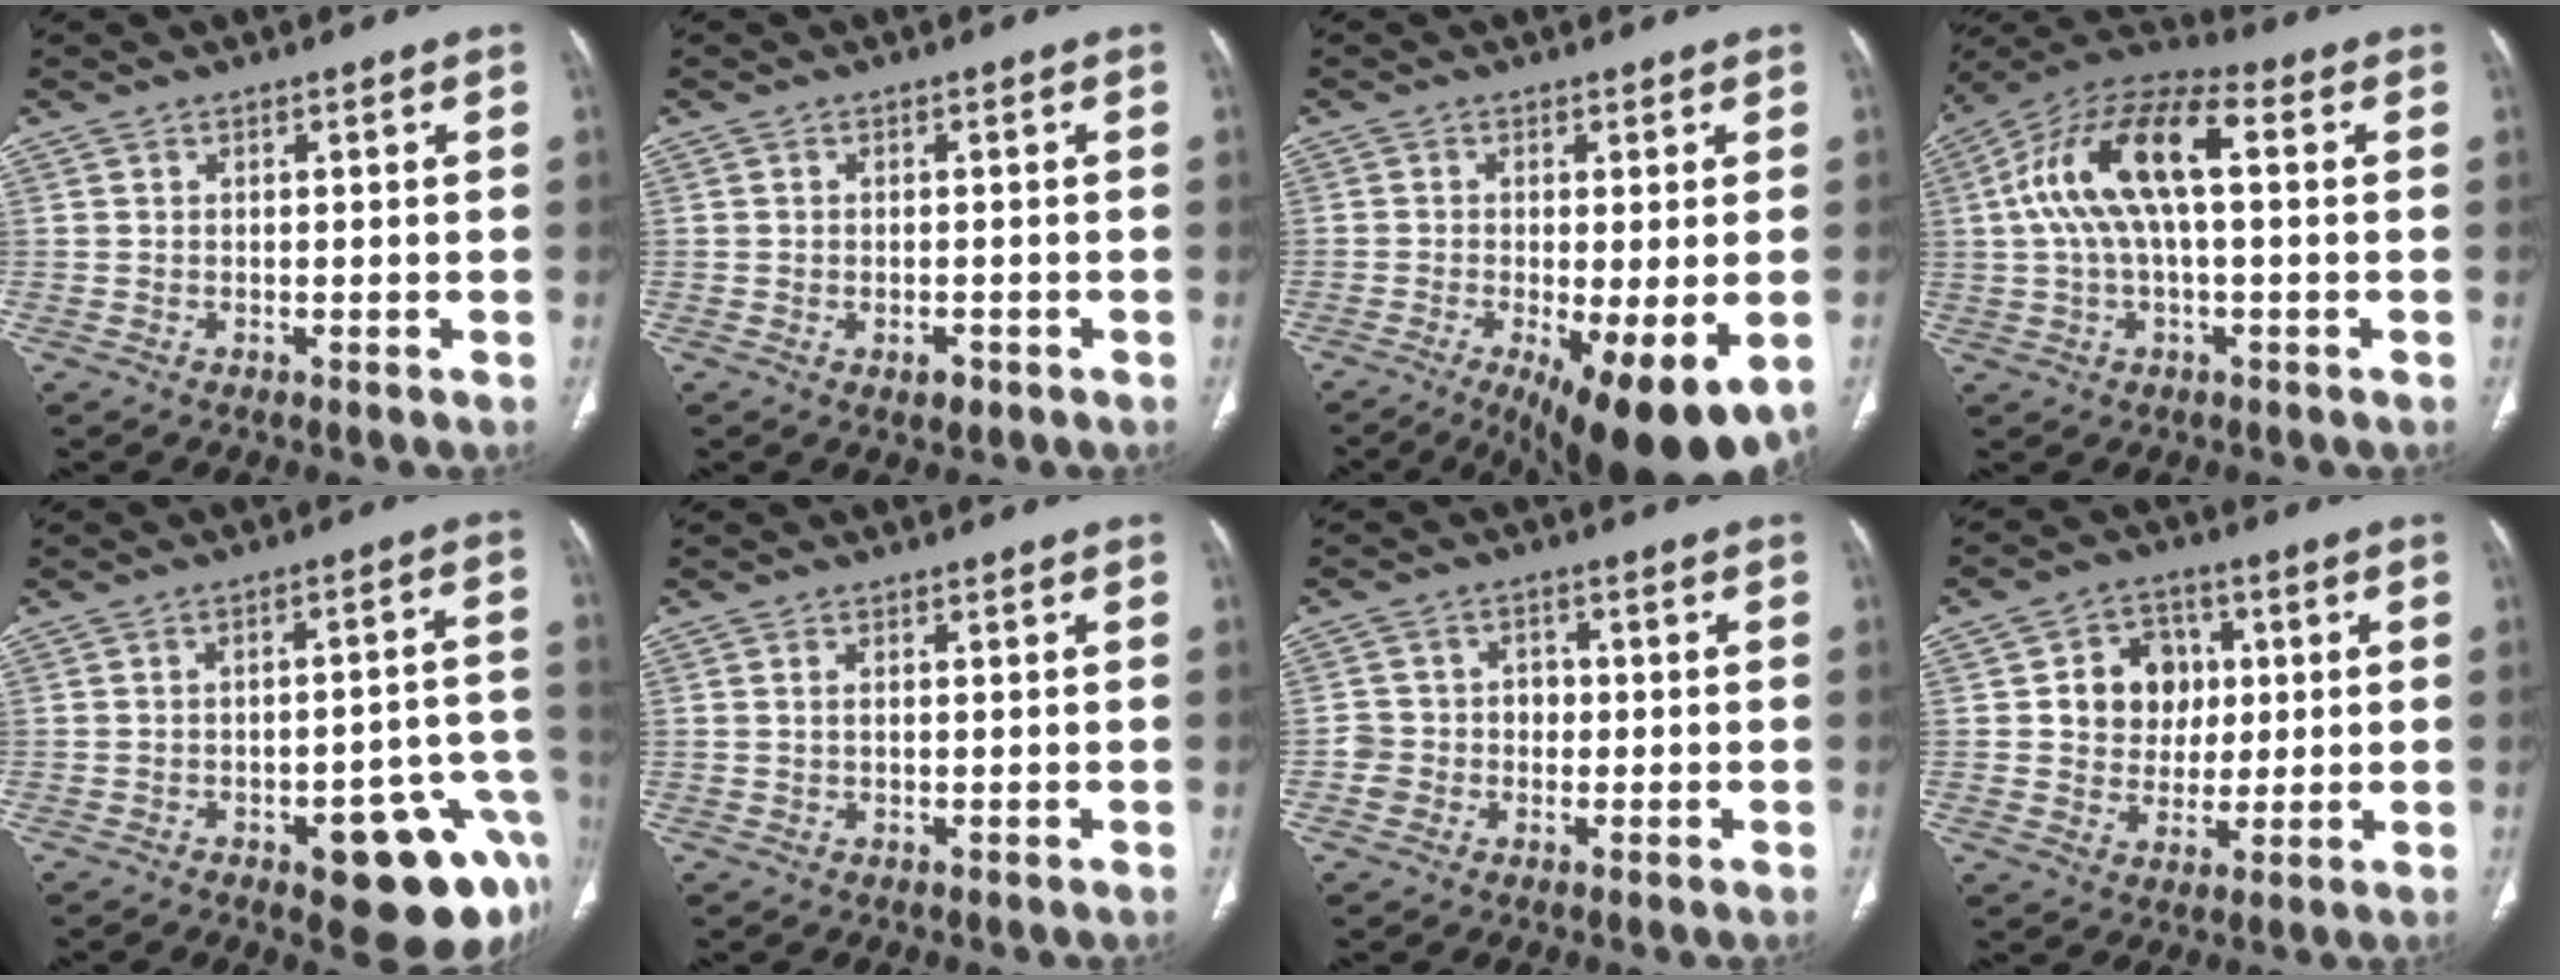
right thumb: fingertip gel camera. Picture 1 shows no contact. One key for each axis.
{"total": 2.0, "fx": -1.0, "fy": 1.1, "fz": 1.4, "tx": -0.015, "ty": 0.004, "tz": -0.010}
{"total": 14.5, "fx": -5.6, "fy": 4.1, "fz": 12.7, "tx": -0.171, "ty": -0.022, "tz": -0.076}
{"total": 15.7, "fx": 2.1, "fy": 6.6, "fz": 14.2, "tx": -0.278, "ty": 0.046, "tz": 0.032}
{"total": 16.5, "fx": -7.8, "fy": 6.2, "fz": 13.2, "tx": -0.090, "ty": 0.056, "tz": -0.083}
{"total": 1.0, "fx": 0.2, "fy": 0.5, "fz": 0.9, "tx": -0.020, "ty": 0.001, "tz": 0.005}
{"total": 4.9, "fx": -1.0, "fy": 4.6, "fz": 1.5, "tx": -0.001, "ty": 0.021, "tz": -0.021}
{"total": 10.1, "fx": 1.7, "fy": 8.7, "fz": 4.9, "tx": -0.026, "ty": 0.001, "tz": 0.028}